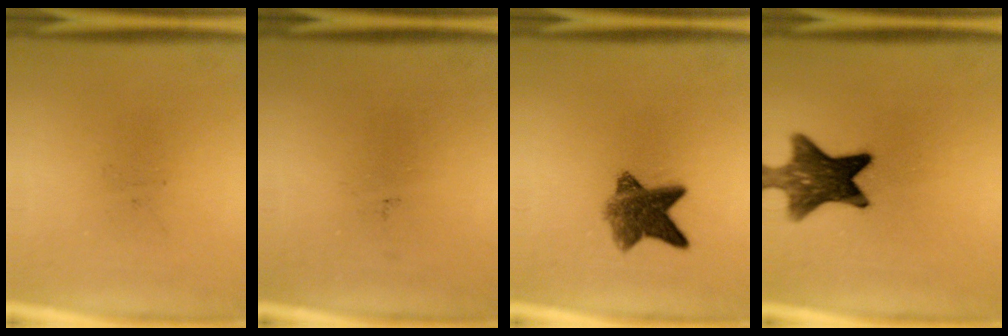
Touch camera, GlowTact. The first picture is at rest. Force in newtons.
{"total": 0.0}
{"total": 7.9}
{"total": 11.5}